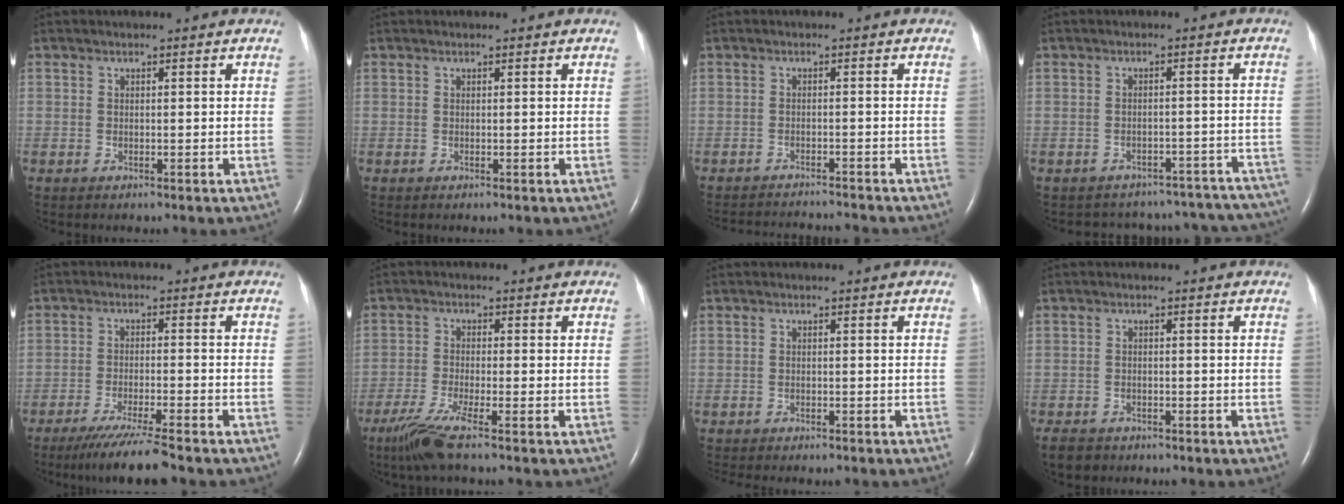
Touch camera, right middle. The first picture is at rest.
{"total": 0.0}
{"total": 9.8, "force": [-9.5, 0.3, 2.2], "torque": [-0.030, -0.006, -0.133]}
{"total": 19.1, "force": [-17.3, 7.2, 3.4], "torque": [-0.055, 0.036, -0.174]}
{"total": 7.4, "force": [-6.1, -0.7, 4.2], "torque": [-0.072, -0.026, -0.105]}
{"total": 5.8, "force": [-4.0, -0.3, 4.1], "torque": [-0.091, -0.020, -0.082]}
{"total": 6.0, "force": [-5.2, 1.3, 2.6], "torque": [-0.031, -0.006, -0.064]}
{"total": 4.0, "force": [-3.3, 2.1, 0.9], "torque": [-0.018, -0.003, -0.051]}